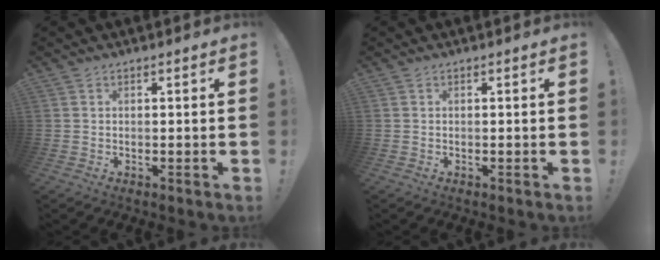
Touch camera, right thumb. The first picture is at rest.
{"total": 0.0}